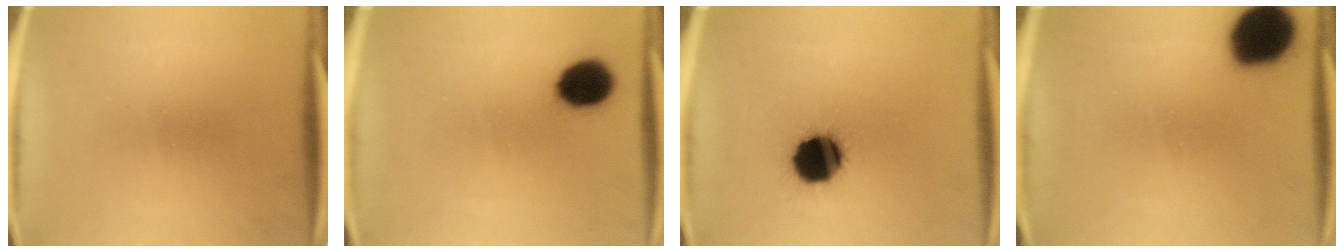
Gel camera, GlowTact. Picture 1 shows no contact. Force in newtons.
{"total": 8.7}
{"total": 14.4}
{"total": 17.5}